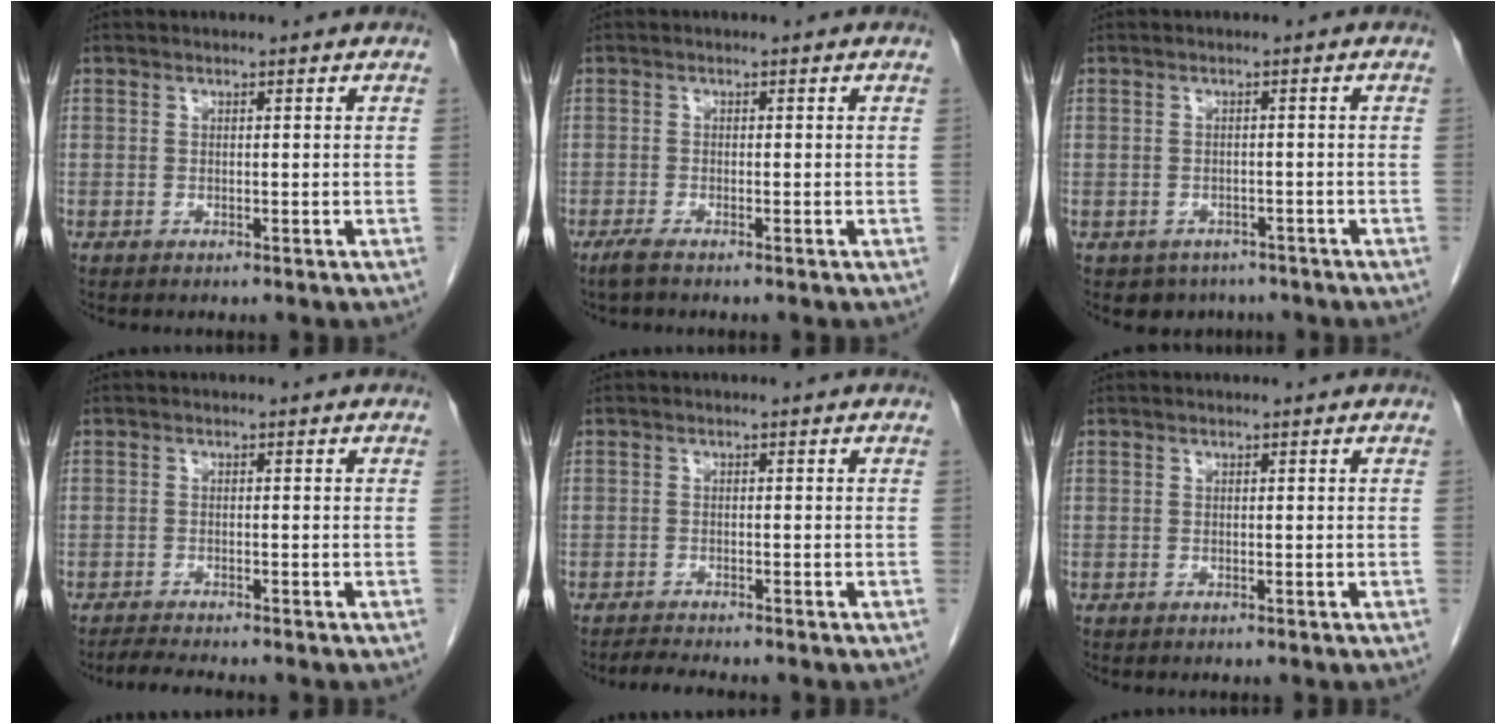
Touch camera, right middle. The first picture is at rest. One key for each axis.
{"total": 1.5, "fx": -1.2, "fy": 0.0, "fz": 0.9, "tx": -0.028, "ty": -0.006, "tz": -0.026}
{"total": 3.7, "fx": -2.7, "fy": 2.5, "fz": 0.2, "tx": -0.003, "ty": 0.007, "tz": -0.036}
{"total": 3.1, "fx": -2.8, "fy": -0.2, "fz": 1.2, "tx": -0.025, "ty": -0.014, "tz": -0.047}
{"total": 2.6, "fx": -2.4, "fy": -0.2, "fz": 0.9, "tx": -0.022, "ty": -0.012, "tz": -0.040}
{"total": 0.0}